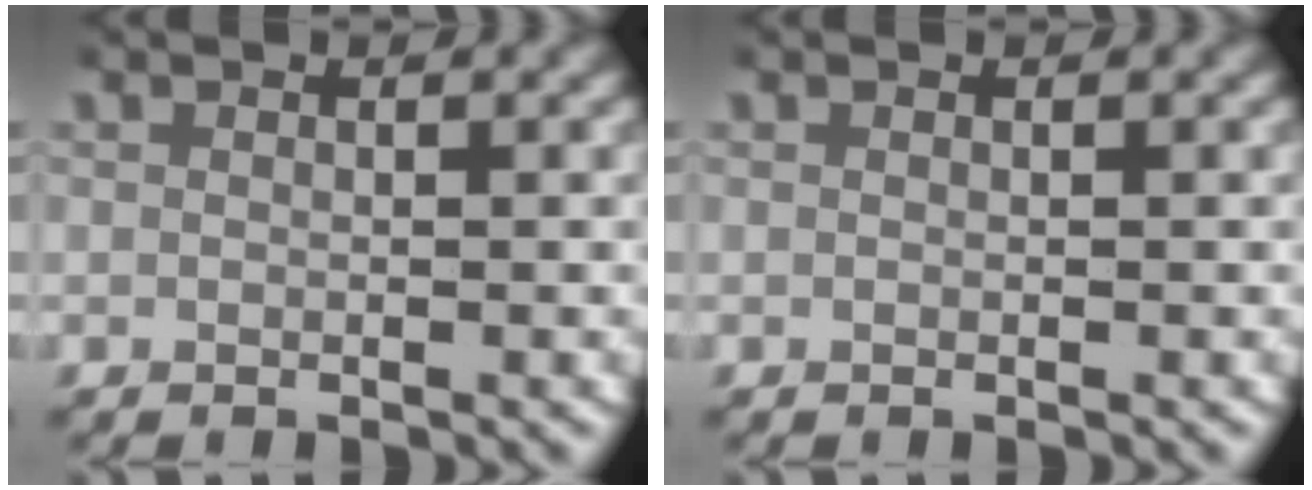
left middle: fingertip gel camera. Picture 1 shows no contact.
{"total": 0.0}